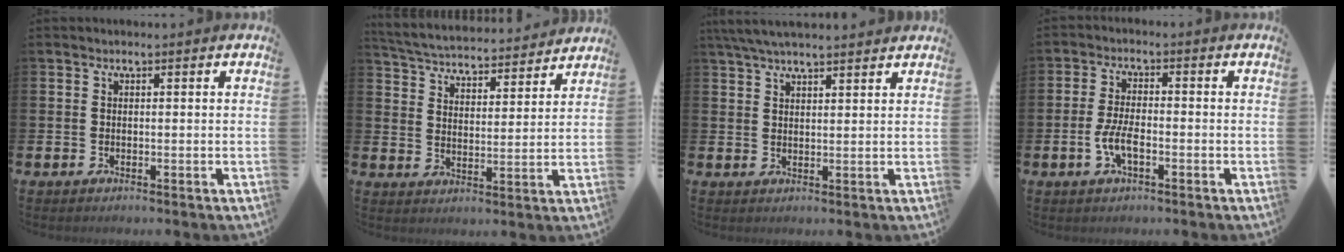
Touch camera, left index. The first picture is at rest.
{"total": 4.8, "force": [4.7, 0.6, 0.4], "torque": [-0.035, -0.042, 0.078]}
{"total": 4.8, "force": [4.4, 0.7, 1.8], "torque": [-0.041, -0.008, 0.082]}
{"total": 4.1, "force": [-1.4, 1.6, 3.5], "torque": [-0.076, 0.003, -0.029]}